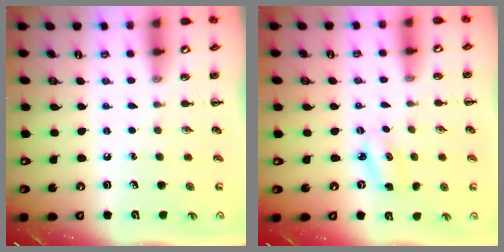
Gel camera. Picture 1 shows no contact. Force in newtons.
{"total": 2.8, "press": 2.8, "slide": 0.6}